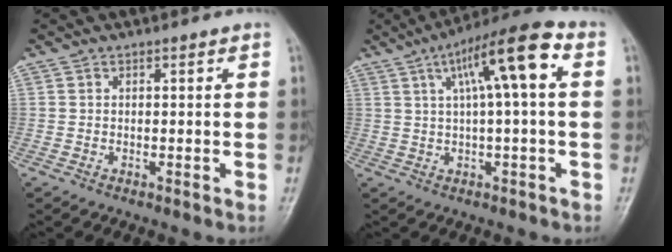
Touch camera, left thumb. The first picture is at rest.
{"total": 12.3, "force": [3.3, 2.4, 11.6], "torque": [-0.199, 0.031, 0.046]}